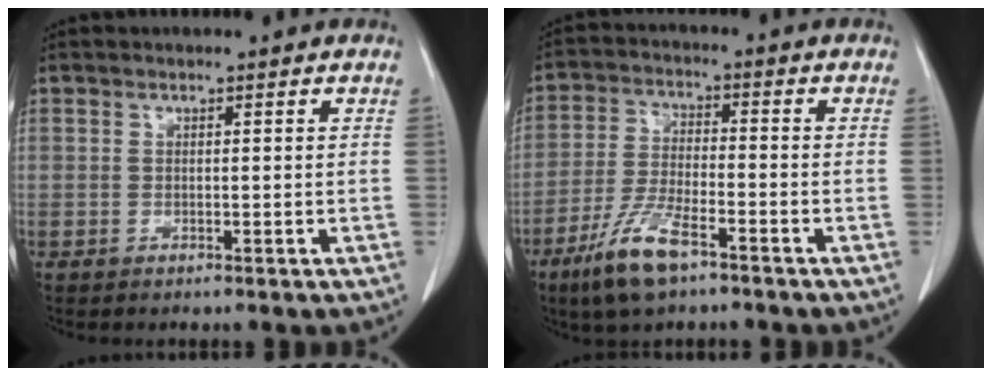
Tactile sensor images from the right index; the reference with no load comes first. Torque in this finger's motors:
{"motor_torque": [1.29, -0.84, 0.48, 0.15]}